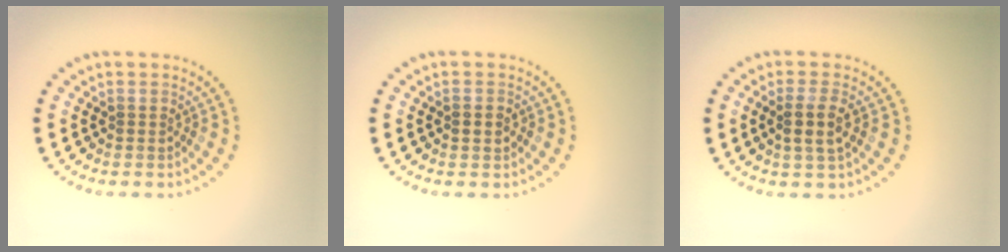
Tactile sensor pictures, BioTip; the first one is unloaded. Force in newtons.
{"total": 1.7, "press": 1.7, "slide": 0.1}
{"total": 2.3, "press": 2.2, "slide": 0.9}